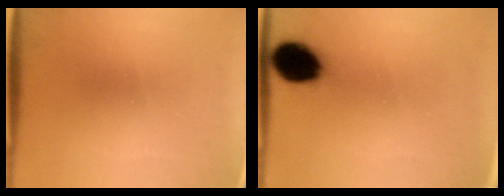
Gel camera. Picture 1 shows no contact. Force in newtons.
{"total": 9.3}